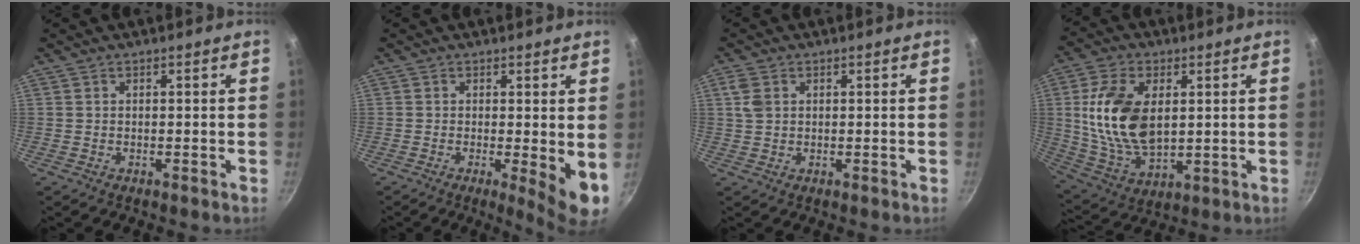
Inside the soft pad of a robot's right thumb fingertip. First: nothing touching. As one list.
[{"total": 6.4, "force": [-0.4, 1.6, 6.2], "torque": [-0.078, -0.014, -0.003]}, {"total": 3.3, "force": [1.0, 2.5, 2.0], "torque": [-0.037, 0.000, 0.018]}, {"total": 16.7, "force": [2.7, 9.9, 13.2], "torque": [-0.237, -0.015, 0.063]}]